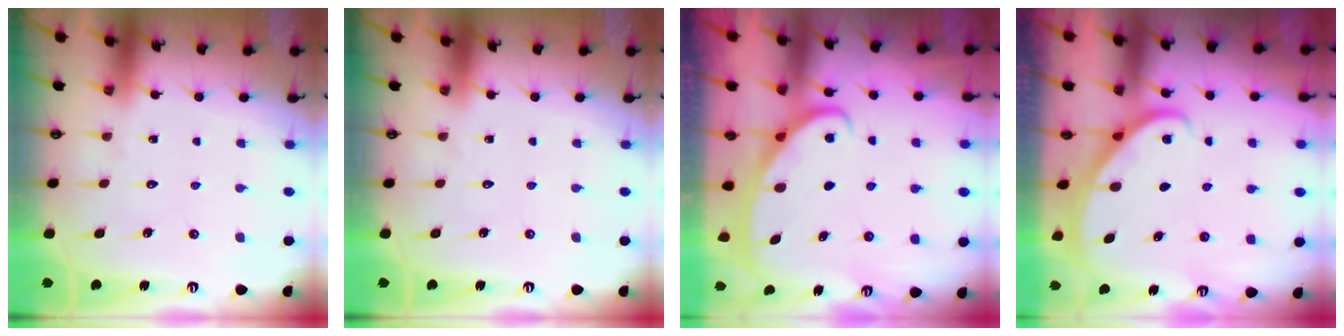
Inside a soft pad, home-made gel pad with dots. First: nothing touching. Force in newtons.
{"total": 0.0}
{"total": 2.8, "press": 2.8, "slide": 0.4}
{"total": 2.4, "press": 2.4, "slide": 0.2}